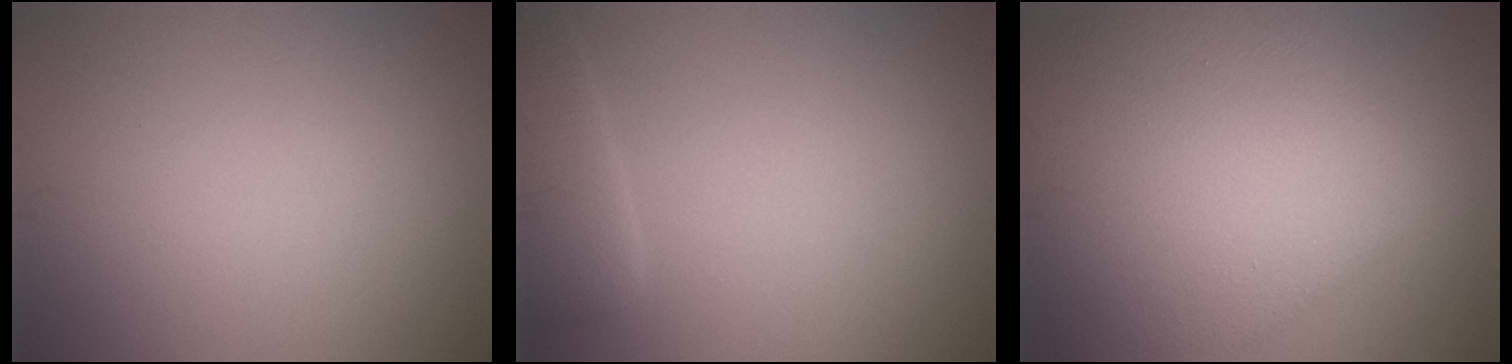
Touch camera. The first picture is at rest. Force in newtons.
{"total": 2.9, "press": 2.9, "slide": 0.3}
{"total": 12.7, "press": 12.7, "slide": 0.2}